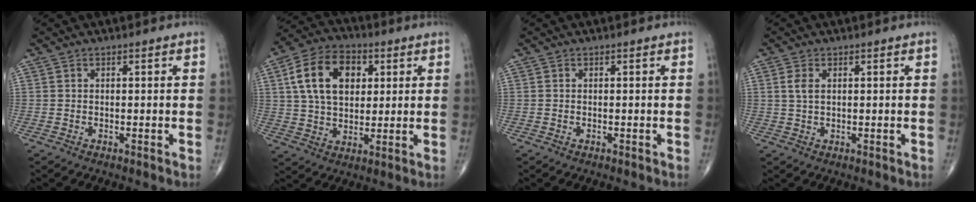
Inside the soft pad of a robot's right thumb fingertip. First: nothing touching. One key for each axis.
{"total": 14.4, "fx": 3.9, "fy": 9.6, "fz": 10.0, "tx": -0.149, "ty": 0.004, "tz": 0.066}
{"total": 0.0}
{"total": 2.5, "fx": 0.7, "fy": 1.4, "fz": 2.0, "tx": -0.042, "ty": 0.000, "tz": 0.014}